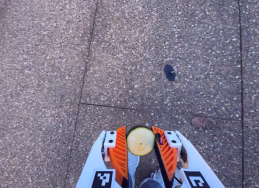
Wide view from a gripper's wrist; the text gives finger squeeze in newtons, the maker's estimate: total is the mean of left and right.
{"total": 10.4, "left": 10.3, "right": 10.5}